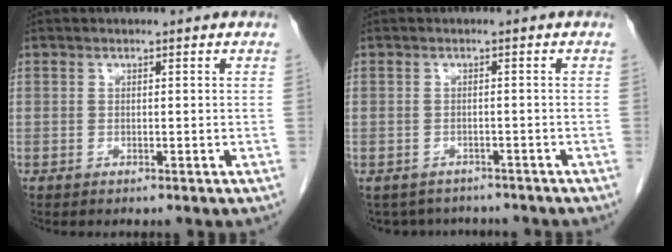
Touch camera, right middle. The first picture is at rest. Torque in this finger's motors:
{"motor_torque": [-0.05, 0.05, -0.12, -0.02]}